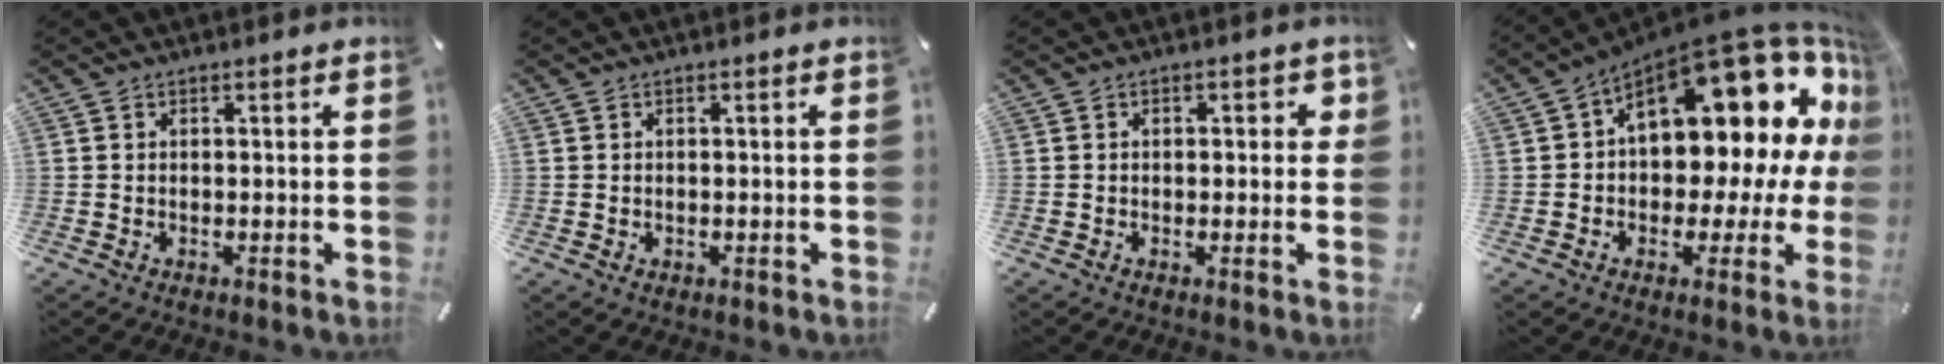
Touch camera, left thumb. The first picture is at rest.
{"total": 0.8, "force": [-0.1, 0.7, 0.4], "torque": [-0.008, 0.004, -0.003]}
{"total": 2.2, "force": [-0.2, 1.7, 1.4], "torque": [-0.011, 0.003, -0.009]}
{"total": 19.4, "force": [8.6, 10.5, 13.8], "torque": [-0.159, -0.084, 0.143]}